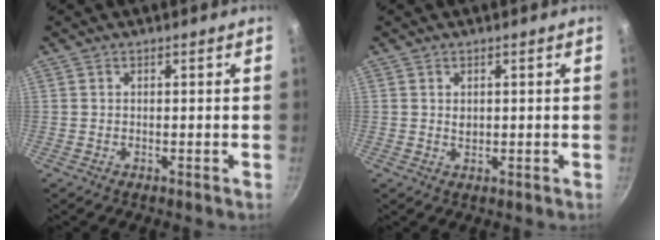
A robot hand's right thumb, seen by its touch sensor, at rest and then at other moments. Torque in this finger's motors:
{"motor_torque": [0.42, 0.21, 0.16, -0.12, 0.00]}